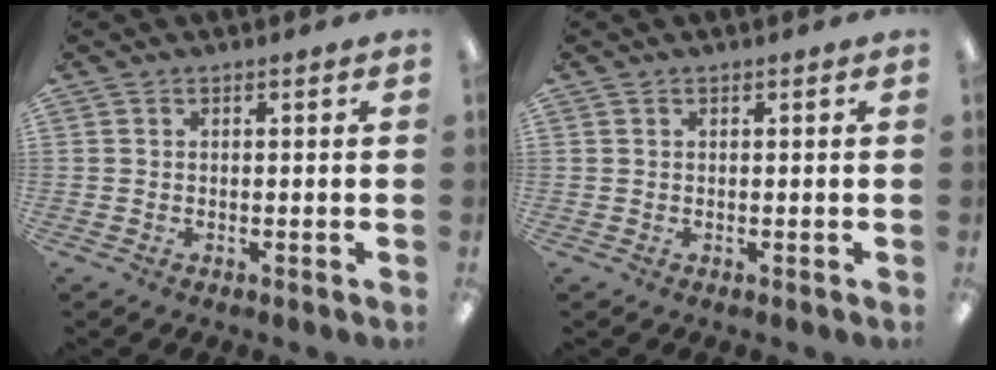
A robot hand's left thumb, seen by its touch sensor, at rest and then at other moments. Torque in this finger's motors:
{"motor_torque": [-0.07, -0.06, 0.00, 0.00, 0.00]}